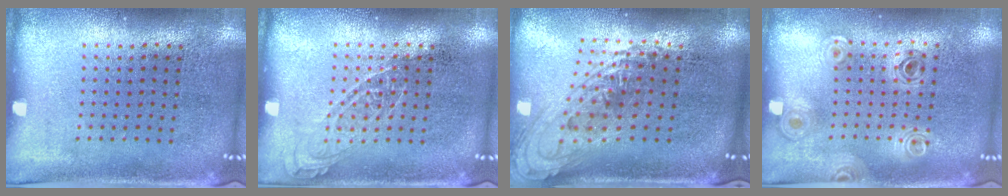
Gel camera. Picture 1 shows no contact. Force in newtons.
{"total": 1.6, "press": 1.5, "slide": 0.3}
{"total": 1.5, "press": 1.2, "slide": 0.9}
{"total": 0.9, "press": 0.9, "slide": 0.1}